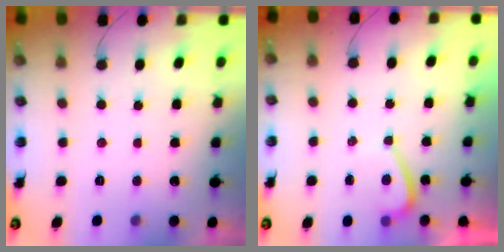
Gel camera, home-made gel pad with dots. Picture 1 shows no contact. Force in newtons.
{"total": 2.0, "press": 1.9, "slide": 0.6}